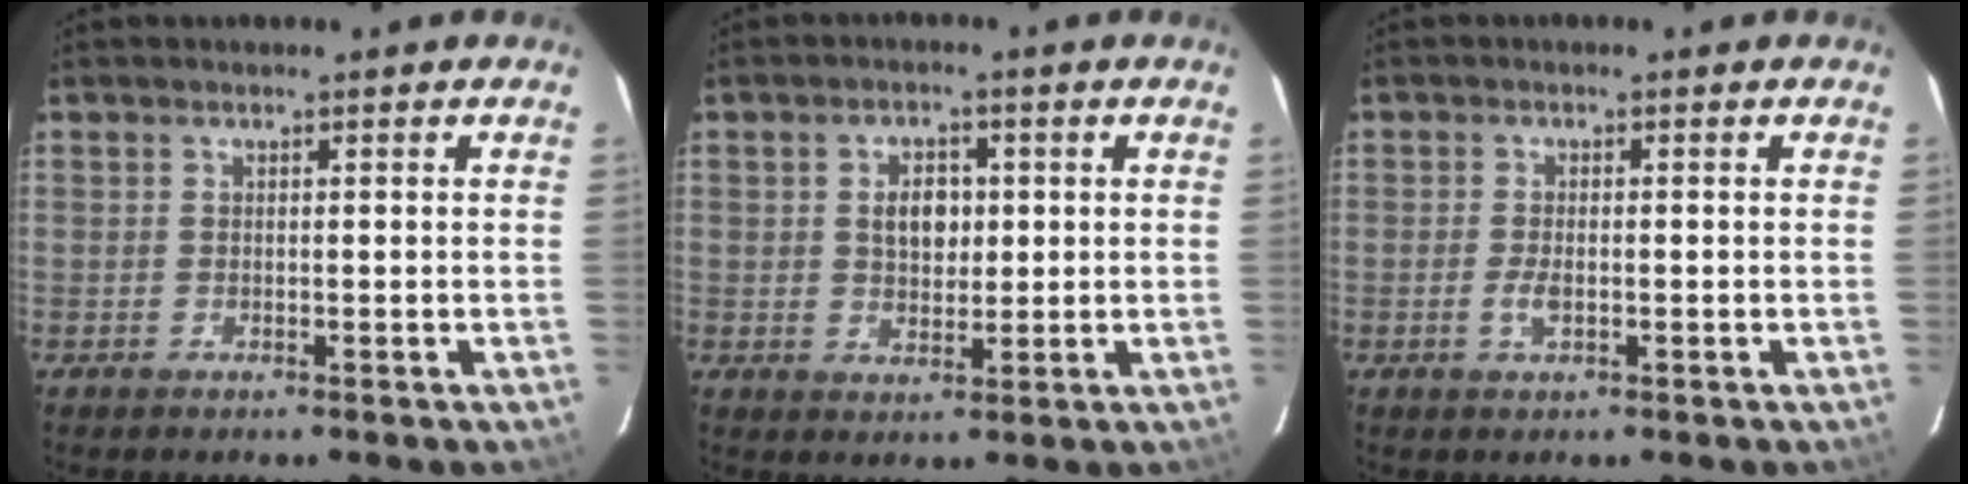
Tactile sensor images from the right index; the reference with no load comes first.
{"total": 5.1, "force": [0.8, 3.5, 3.6], "torque": [-0.057, 0.009, 0.017]}
{"total": 2.4, "force": [-0.7, 1.0, 2.1], "torque": [-0.041, -0.003, -0.012]}